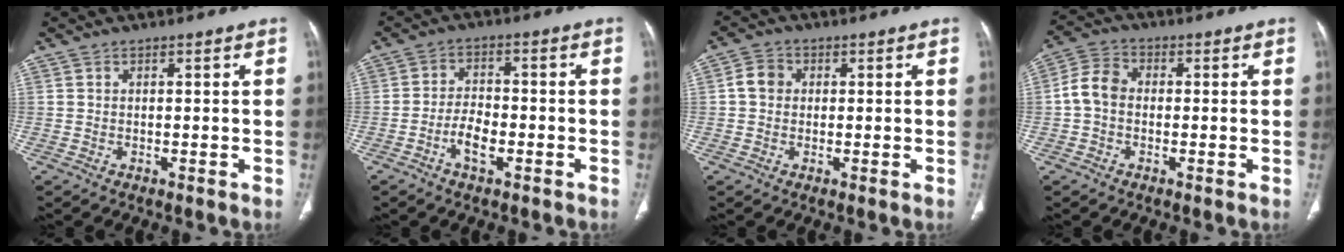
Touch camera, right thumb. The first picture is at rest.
{"total": 5.1, "force": [-2.4, 2.5, 3.8], "torque": [-0.065, 0.018, -0.044]}
{"total": 3.4, "force": [0.2, 3.0, 1.7], "torque": [-0.025, 0.010, -0.001]}
{"total": 5.9, "force": [-0.6, 4.5, 3.8], "torque": [-0.066, 0.018, -0.022]}